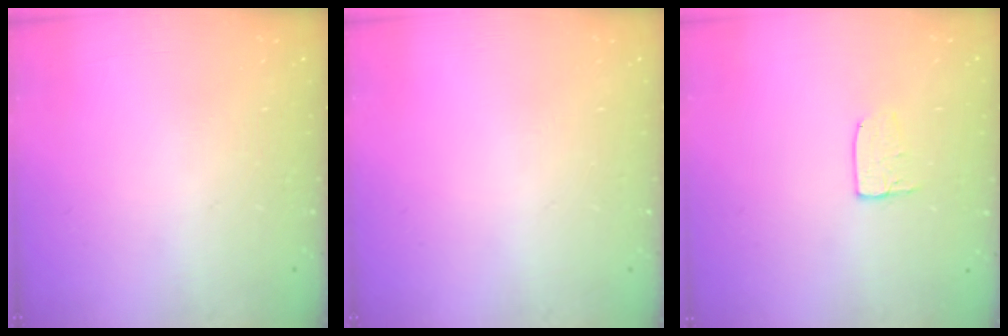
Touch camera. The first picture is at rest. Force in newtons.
{"total": 0.0}
{"total": 5.4, "press": 5.4, "slide": 0.3}